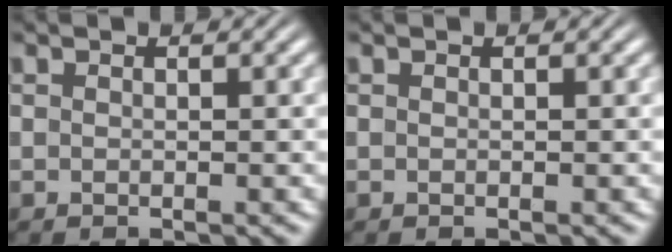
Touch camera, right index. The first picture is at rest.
{"total": 0.0}